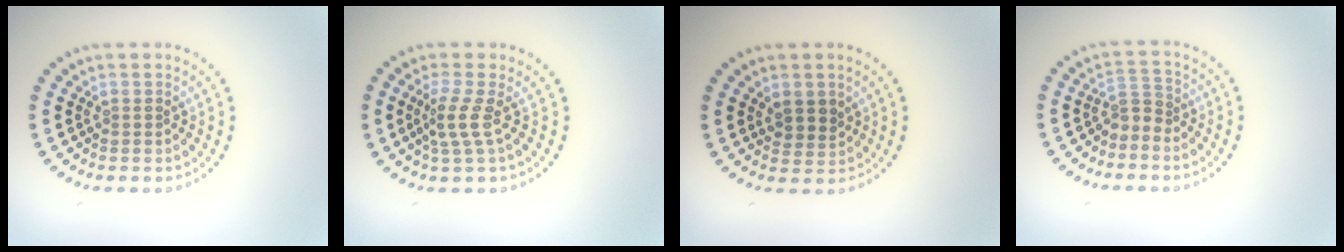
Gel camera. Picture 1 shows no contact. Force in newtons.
{"total": 2.3, "press": 1.5, "slide": 1.7}
{"total": 2.2, "press": 2.0, "slide": 1.0}
{"total": 1.9, "press": 1.2, "slide": 1.5}